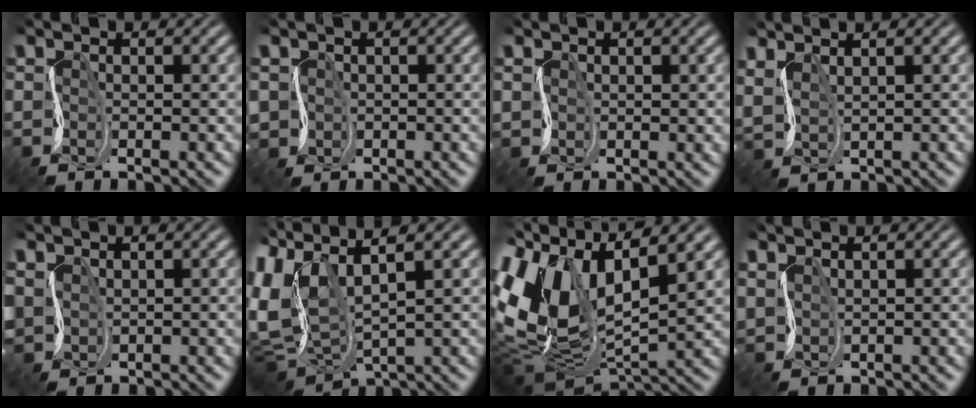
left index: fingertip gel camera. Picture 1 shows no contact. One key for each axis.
{"total": 1.6, "fx": -0.2, "fy": 1.6, "fz": 0.3, "tx": -0.010, "ty": -0.011, "tz": -0.003}
{"total": 0.9, "fx": 0.4, "fy": 0.7, "fz": 0.4, "tx": -0.006, "ty": -0.005, "tz": 0.015}
{"total": 4.1, "fx": 2.8, "fy": 1.6, "fz": 2.6, "tx": -0.063, "ty": 0.023, "tz": 0.049}
{"total": 1.7, "fx": 0.9, "fy": 1.3, "fz": 0.7, "tx": -0.022, "ty": -0.005, "tz": 0.023}
{"total": 9.5, "fx": 2.5, "fy": 5.1, "fz": 7.6, "tx": -0.196, "ty": -0.001, "tz": 0.054}
{"total": 11.6, "fx": 3.1, "fy": 6.3, "fz": 9.3, "tx": -0.205, "ty": -0.003, "tz": 0.055}
{"total": 1.7, "fx": 1.4, "fy": 0.7, "fz": 0.7, "tx": -0.024, "ty": 0.003, "tz": 0.030}